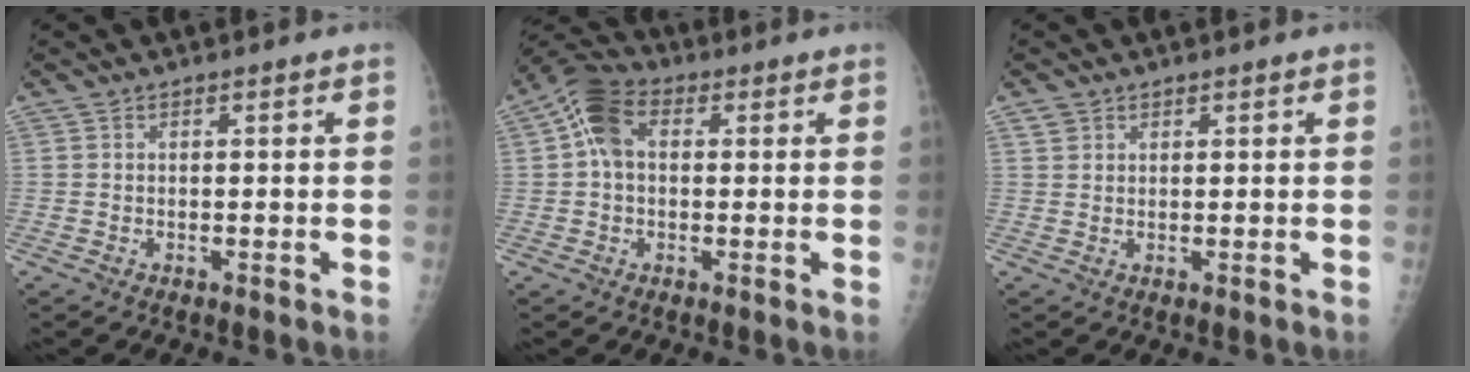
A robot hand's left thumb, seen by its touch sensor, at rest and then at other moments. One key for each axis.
{"total": 8.2, "fx": 1.4, "fy": 5.7, "fz": 5.7, "tx": -0.105, "ty": 0.025, "tz": 0.016}
{"total": 1.8, "fx": 1.0, "fy": 1.4, "fz": 0.3, "tx": 0.008, "ty": -0.004, "tz": 0.014}